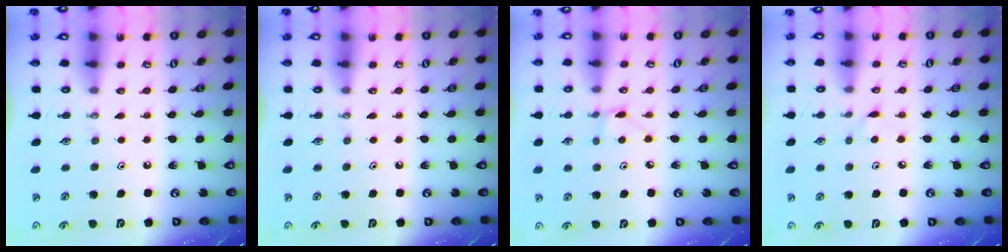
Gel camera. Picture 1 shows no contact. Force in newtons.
{"total": 0.0}
{"total": 3.9, "press": 3.9, "slide": 0.5}
{"total": 3.3, "press": 3.2, "slide": 0.3}